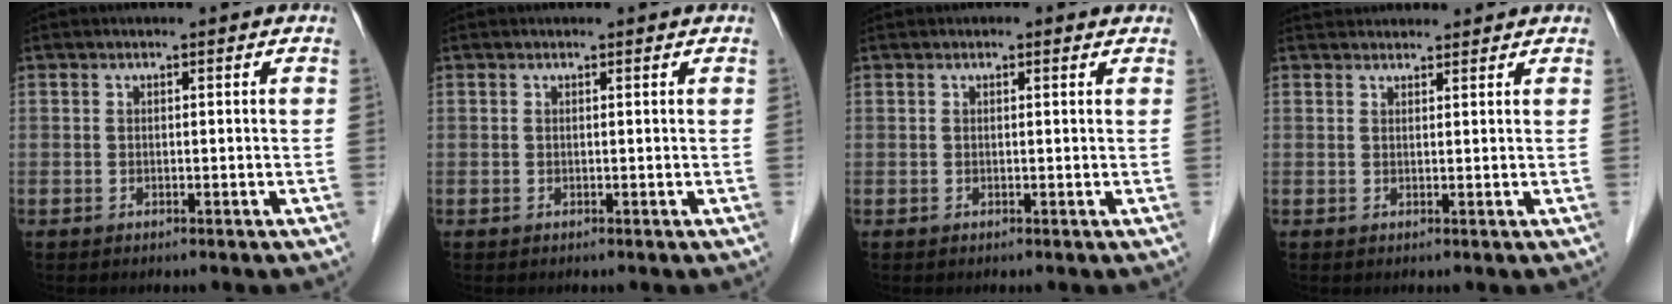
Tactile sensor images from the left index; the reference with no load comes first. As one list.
[{"total": 0.0}, {"total": 0.5, "force": [0.3, 0.3, 0.3], "torque": [-0.010, 0.003, 0.001]}, {"total": 5.4, "force": [5.2, 1.2, 0.8], "torque": [-0.007, 0.036, 0.071]}]